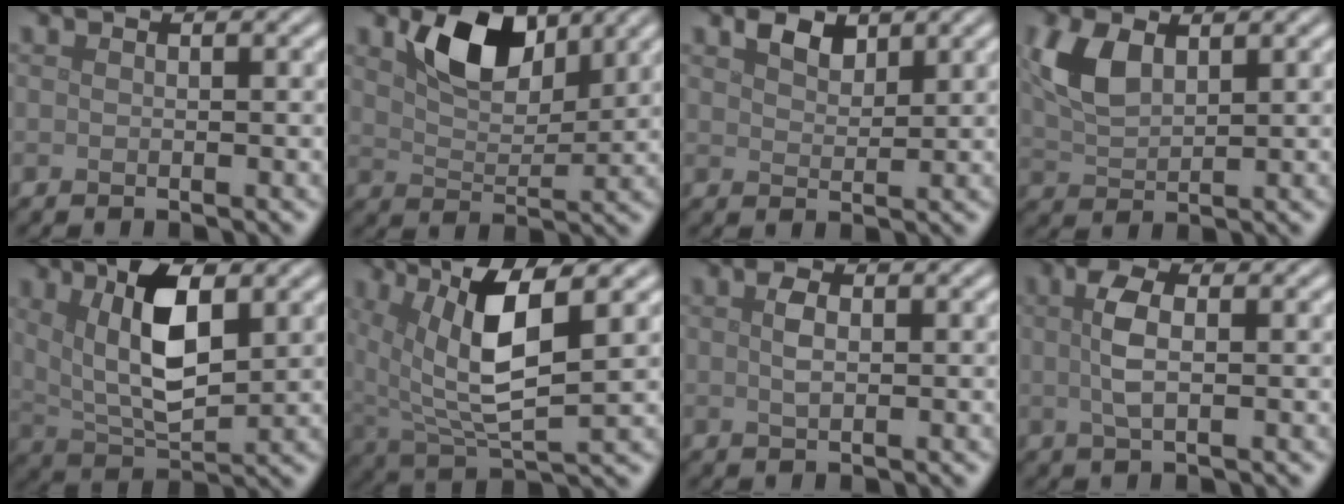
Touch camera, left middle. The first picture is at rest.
{"total": 6.2, "force": [3.5, 3.3, 3.9], "torque": [-0.071, -0.004, 0.056]}
{"total": 2.1, "force": [1.6, 1.0, 0.9], "torque": [-0.022, 0.001, 0.030]}
{"total": 4.6, "force": [1.9, 2.5, 3.4], "torque": [-0.085, 0.005, 0.040]}
{"total": 7.5, "force": [2.2, 3.1, 6.4], "torque": [-0.122, -0.003, 0.043]}
{"total": 8.5, "force": [3.1, 2.7, 7.5], "torque": [-0.157, 0.001, 0.060]}
{"total": 1.9, "force": [0.3, 1.0, 1.6], "torque": [-0.037, 0.003, 0.004]}
{"total": 3.3, "force": [0.5, 1.3, 3.0], "torque": [-0.064, 0.005, 0.006]}